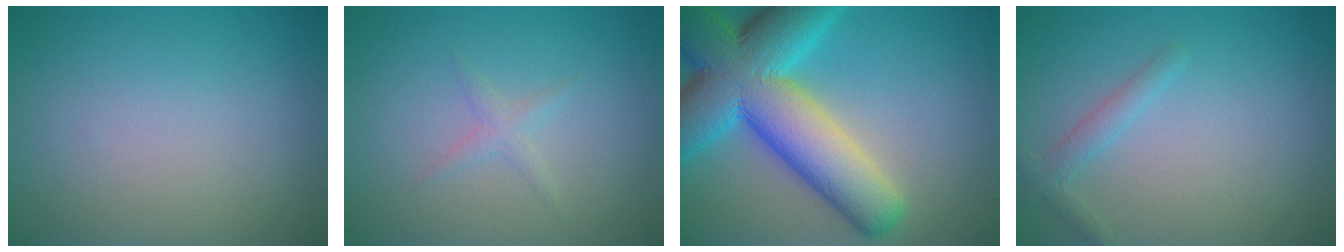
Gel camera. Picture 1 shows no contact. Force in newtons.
{"total": 1.1, "press": 1.1, "slide": 0.1}
{"total": 13.8, "press": 13.8, "slide": 0.6}
{"total": 1.6, "press": 1.6, "slide": 0.1}